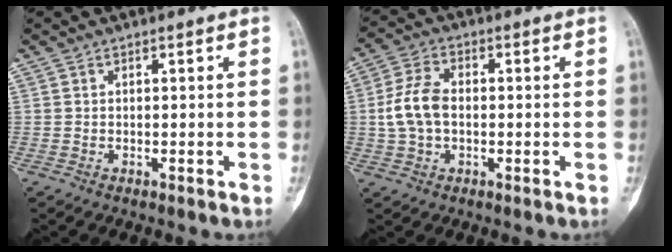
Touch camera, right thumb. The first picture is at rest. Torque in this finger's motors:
{"motor_torque": [0.01, 0.01, 0.00, 0.00, 0.03]}